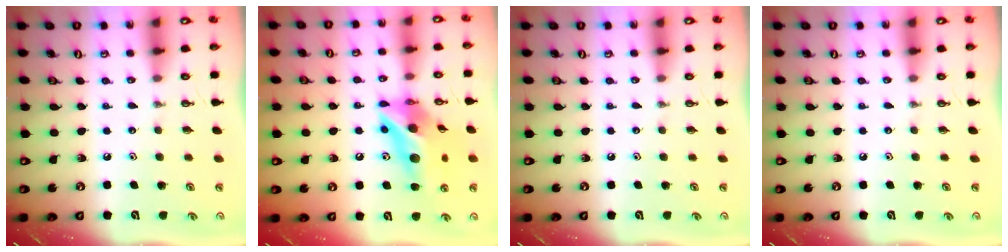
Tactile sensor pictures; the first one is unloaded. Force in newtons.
{"total": 16.1, "press": 16.0, "slide": 1.5}
{"total": 0.0}
{"total": 0.0}